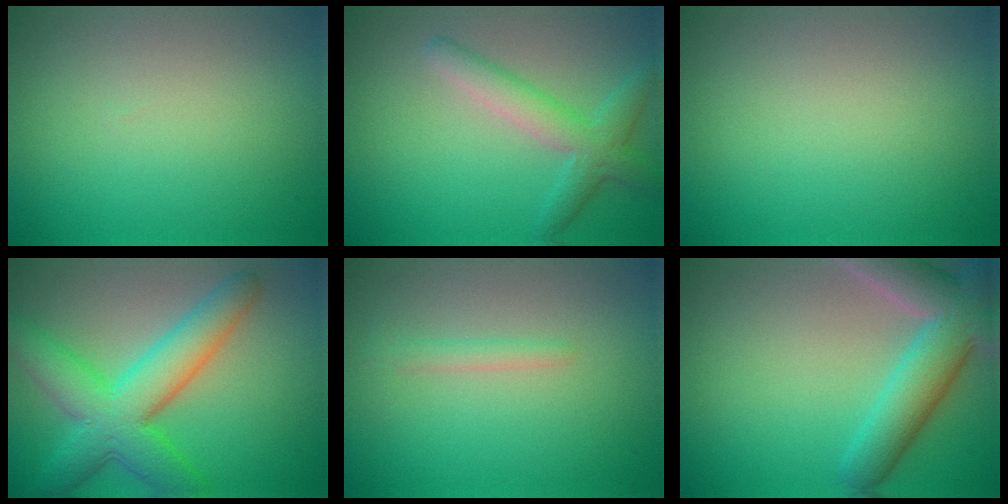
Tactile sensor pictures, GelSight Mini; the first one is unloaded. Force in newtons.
{"total": 3.5, "press": 3.5, "slide": 0.1}
{"total": 0.0}
{"total": 7.7, "press": 7.7, "slide": 0.2}
{"total": 1.3, "press": 1.3, "slide": 0.1}
{"total": 6.9, "press": 6.9, "slide": 0.6}